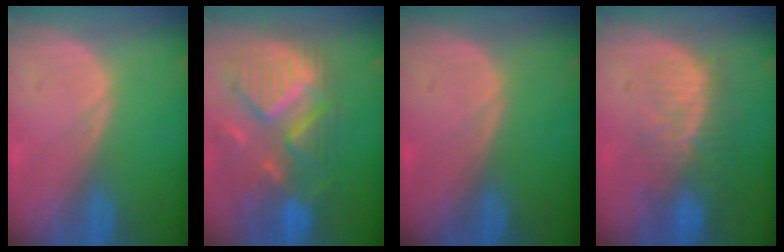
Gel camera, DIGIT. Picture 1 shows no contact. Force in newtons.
{"total": 12.2, "press": 10.5, "slide": 6.1}
{"total": 0.0}
{"total": 10.1, "press": 8.5, "slide": 5.6}